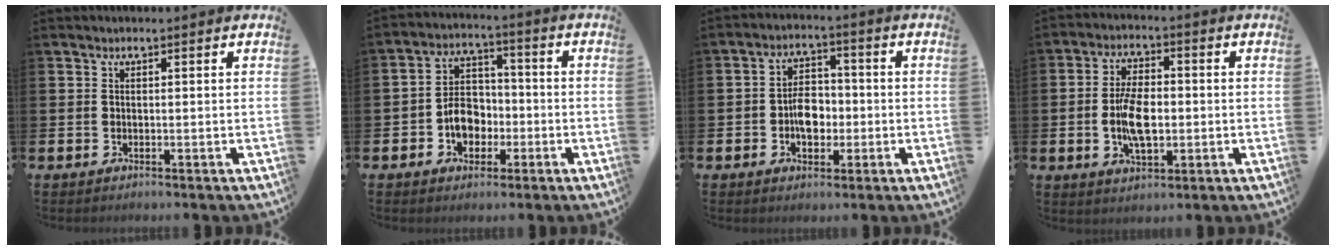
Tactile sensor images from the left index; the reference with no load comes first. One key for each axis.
{"total": 6.0, "fx": -1.7, "fy": 4.7, "fz": 3.3, "tx": -0.062, "ty": 0.014, "tz": -0.033}
{"total": 4.9, "fx": -0.9, "fy": 3.3, "fz": 3.4, "tx": -0.048, "ty": 0.004, "tz": -0.022}
{"total": 6.8, "fx": -0.7, "fy": 3.4, "fz": 5.9, "tx": -0.116, "ty": 0.003, "tz": -0.015}